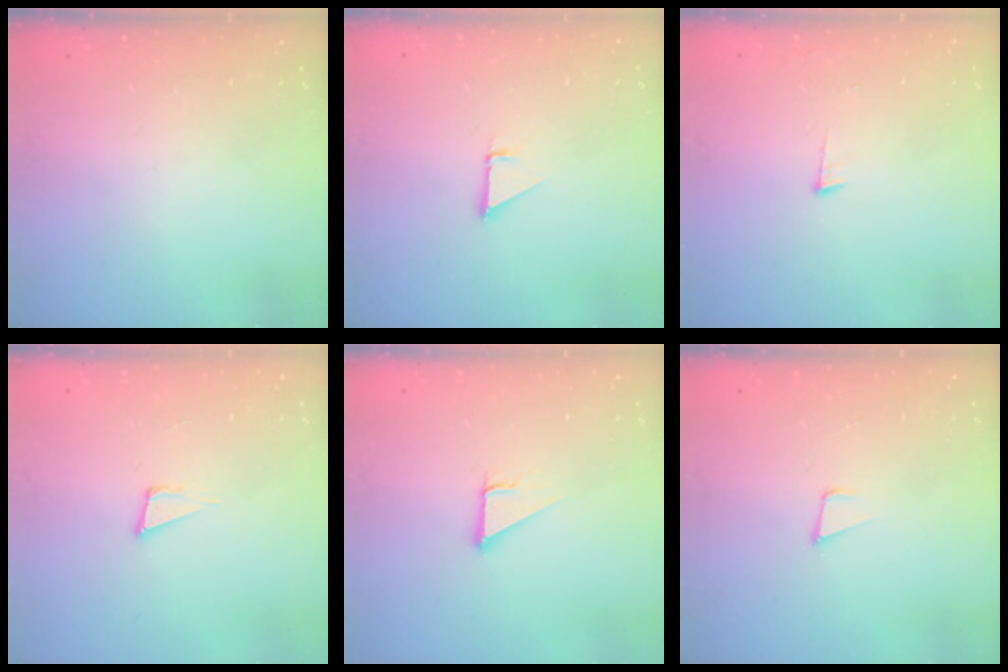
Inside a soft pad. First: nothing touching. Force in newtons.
{"total": 1.0, "press": 1.0, "slide": 0.1}
{"total": 2.8, "press": 2.7, "slide": 0.5}
{"total": 3.9, "press": 2.7, "slide": 2.9}
{"total": 2.8, "press": 2.8, "slide": 0.0}
{"total": 4.1, "press": 3.1, "slide": 2.7}